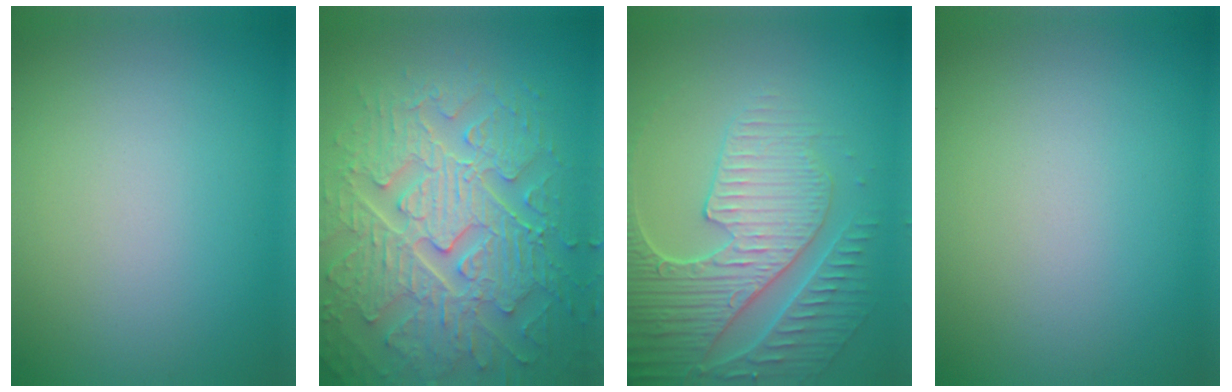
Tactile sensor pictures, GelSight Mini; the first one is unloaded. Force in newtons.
{"total": 9.3, "press": 6.8, "slide": 6.4}
{"total": 6.7, "press": 5.5, "slide": 3.8}
{"total": 0.0}